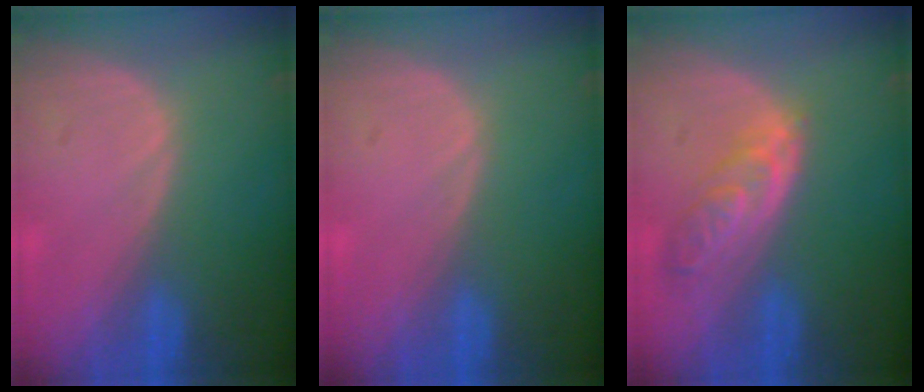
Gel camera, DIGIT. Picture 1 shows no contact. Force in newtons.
{"total": 0.0}
{"total": 5.5, "press": 5.4, "slide": 0.7}